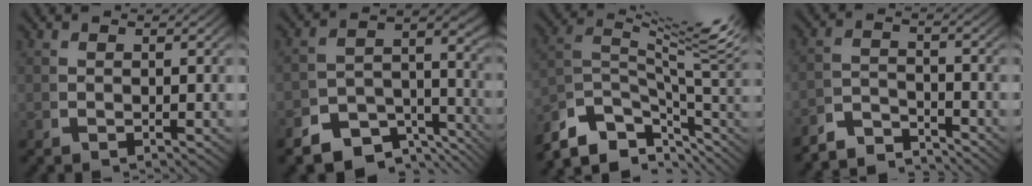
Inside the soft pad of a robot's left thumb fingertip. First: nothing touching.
{"total": 8.0, "force": [-4.2, 4.9, 4.8], "torque": [-0.066, -0.021, -0.069]}
{"total": 9.4, "force": [-2.0, 5.1, 7.6], "torque": [-0.136, -0.029, -0.026]}
{"total": 4.3, "force": [-4.0, 1.2, 0.9], "torque": [-0.010, -0.014, -0.078]}